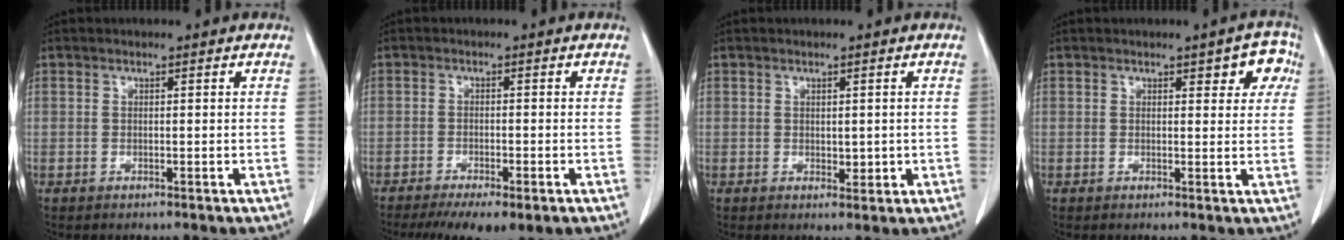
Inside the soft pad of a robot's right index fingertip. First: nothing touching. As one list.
[{"total": 8.2, "force": [-5.6, 2.5, 5.4], "torque": [-0.074, -0.014, -0.082]}, {"total": 1.9, "force": [0.0, 1.1, 1.5], "torque": [-0.019, -0.004, 0.005]}, {"total": 4.3, "force": [1.9, 1.7, 3.5], "torque": [-0.029, 0.010, 0.016]}]